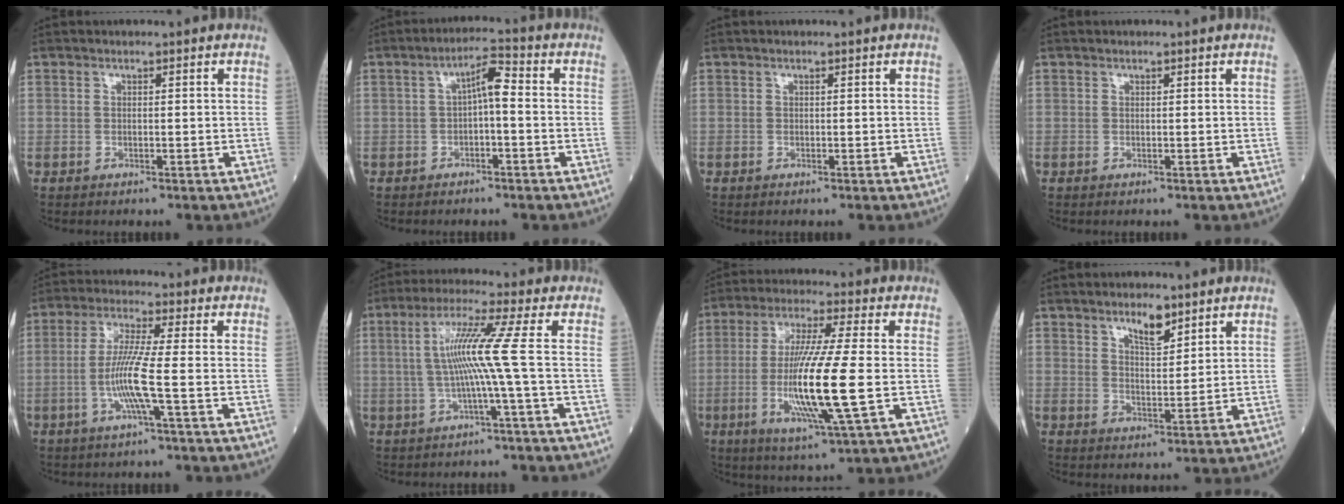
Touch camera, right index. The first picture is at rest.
{"total": 4.3, "force": [-0.2, 0.9, 4.2], "torque": [-0.065, 0.018, -0.006]}
{"total": 0.0}
{"total": 0.0}
{"total": 7.4, "force": [-1.8, -0.9, 7.1], "torque": [-0.144, -0.006, -0.040]}
{"total": 7.9, "force": [-0.1, -2.1, 7.6], "torque": [-0.150, 0.013, 0.005]}
{"total": 14.5, "force": [-2.2, -0.1, 14.3], "torque": [-0.285, -0.018, -0.047]}
{"total": 4.6, "force": [3.2, 1.3, 2.9], "torque": [-0.052, -0.002, 0.057]}